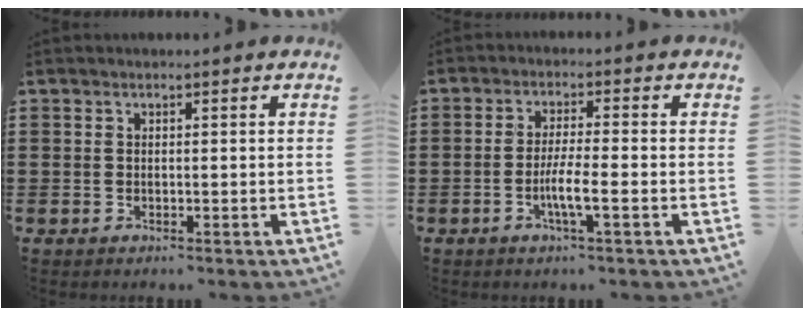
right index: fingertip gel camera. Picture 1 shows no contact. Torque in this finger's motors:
{"motor_torque": [1.22, -0.26, 0.43, 0.12]}